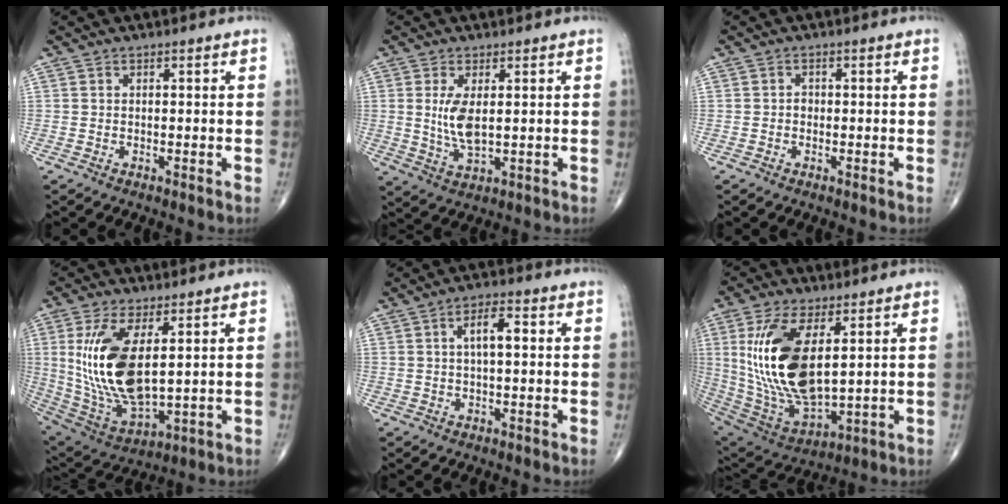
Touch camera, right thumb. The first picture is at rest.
{"total": 6.2, "force": [0.9, 2.4, 5.6], "torque": [-0.115, -0.017, 0.025]}
{"total": 1.0, "force": [-0.2, 0.8, 0.5], "torque": [-0.003, 0.003, -0.006]}
{"total": 17.8, "force": [3.2, 7.7, 15.7], "torque": [-0.317, -0.027, 0.078]}
{"total": 5.2, "force": [0.9, 1.9, 4.8], "torque": [-0.080, 0.008, 0.011]}
{"total": 20.2, "force": [4.3, 9.2, 17.5], "torque": [-0.350, -0.029, 0.094]}